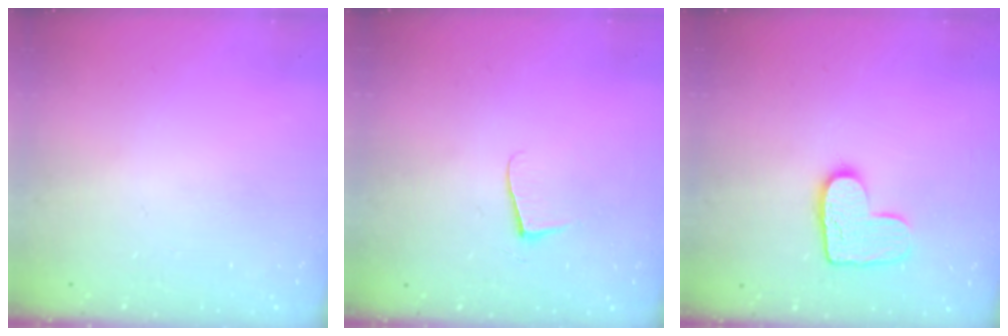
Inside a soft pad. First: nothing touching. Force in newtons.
{"total": 5.2, "press": 5.2, "slide": 0.5}
{"total": 10.3, "press": 10.2, "slide": 0.6}